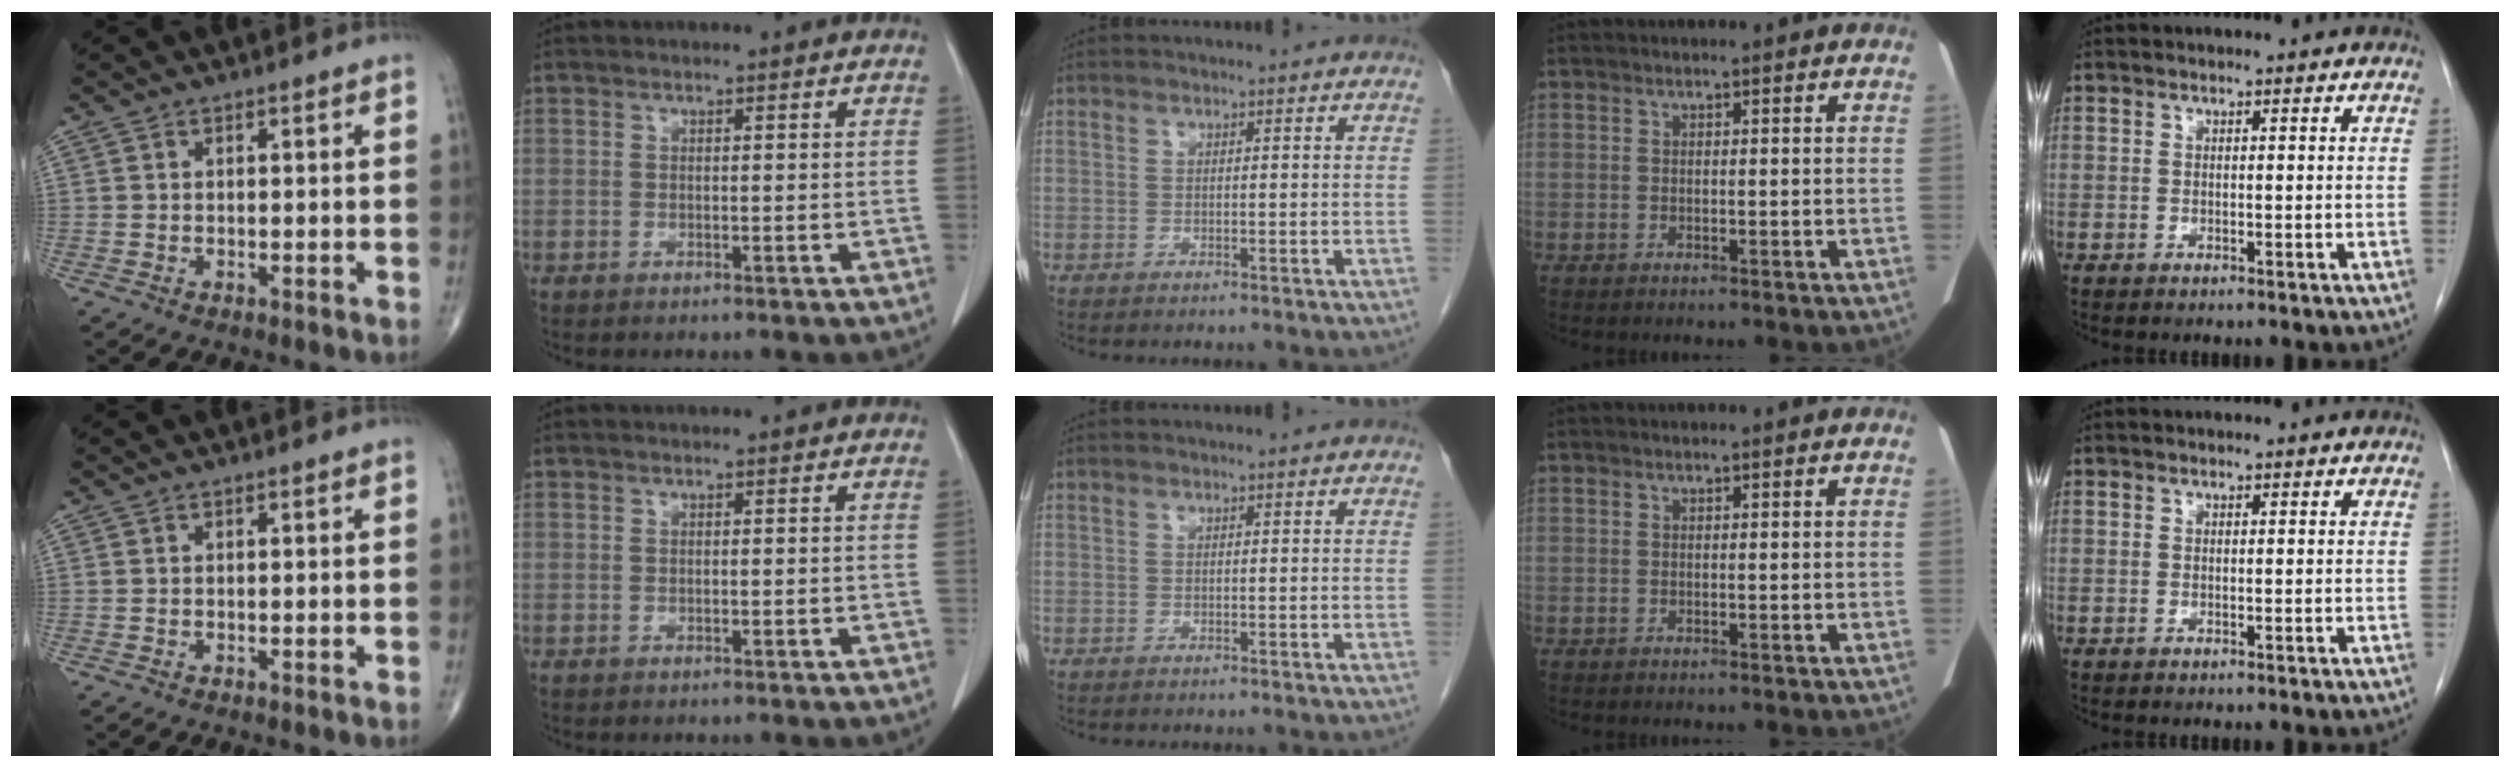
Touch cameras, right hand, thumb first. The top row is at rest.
{}